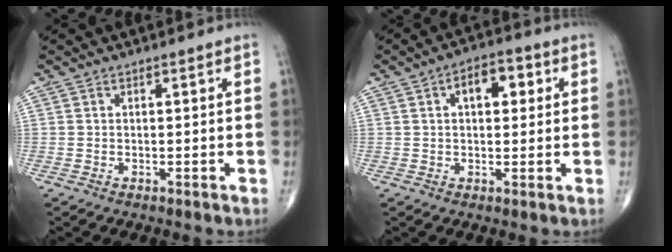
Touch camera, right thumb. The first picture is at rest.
{"total": 6.8, "force": [2.0, 3.8, 5.3], "torque": [-0.055, 0.009, 0.024]}